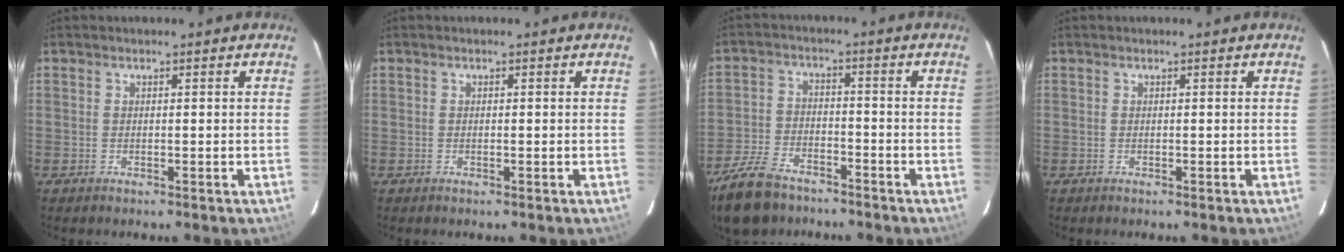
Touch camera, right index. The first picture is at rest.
{"total": 0.0}
{"total": 12.4, "force": [-9.5, 5.9, 5.5], "torque": [-0.148, -0.010, -0.178]}
{"total": 0.0}